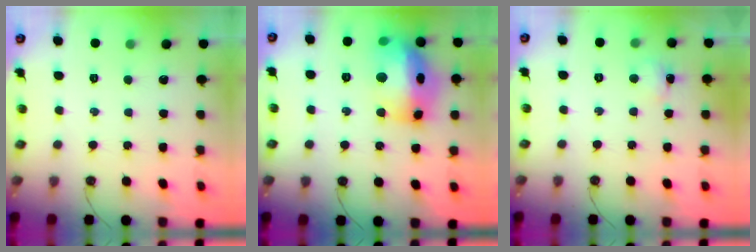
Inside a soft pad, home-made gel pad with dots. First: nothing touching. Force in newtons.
{"total": 19.9, "press": 19.8, "slide": 1.6}
{"total": 2.7, "press": 2.6, "slide": 0.7}